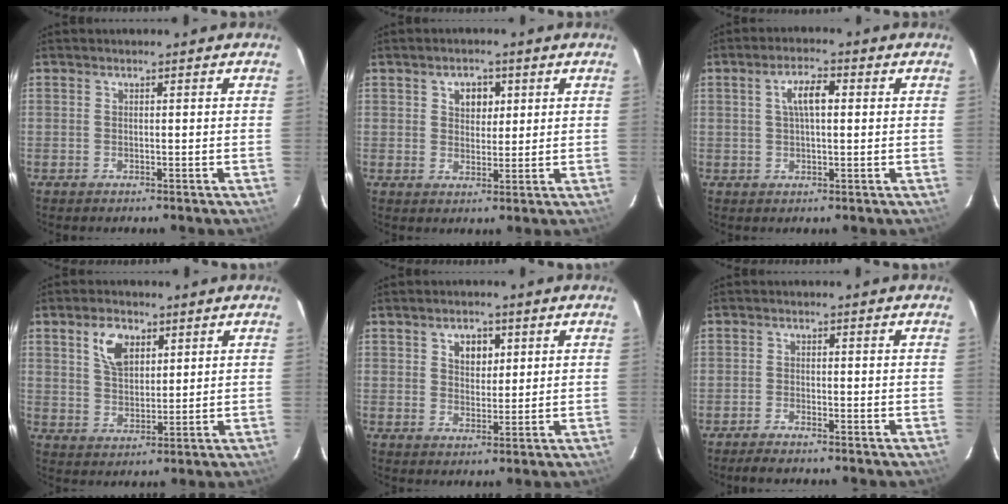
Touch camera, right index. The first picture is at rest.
{"total": 4.1, "force": [1.6, 3.1, 2.3], "torque": [-0.029, 0.010, 0.028]}
{"total": 4.9, "force": [1.1, 1.8, 4.4], "torque": [-0.083, 0.013, 0.020]}
{"total": 6.9, "force": [3.3, 4.1, 4.5], "torque": [-0.080, 0.010, 0.064]}
{"total": 4.3, "force": [1.8, 3.0, 2.5], "torque": [-0.035, 0.006, 0.031]}
{"total": 2.6, "force": [-2.4, 0.3, 1.1], "torque": [-0.034, -0.006, -0.045]}